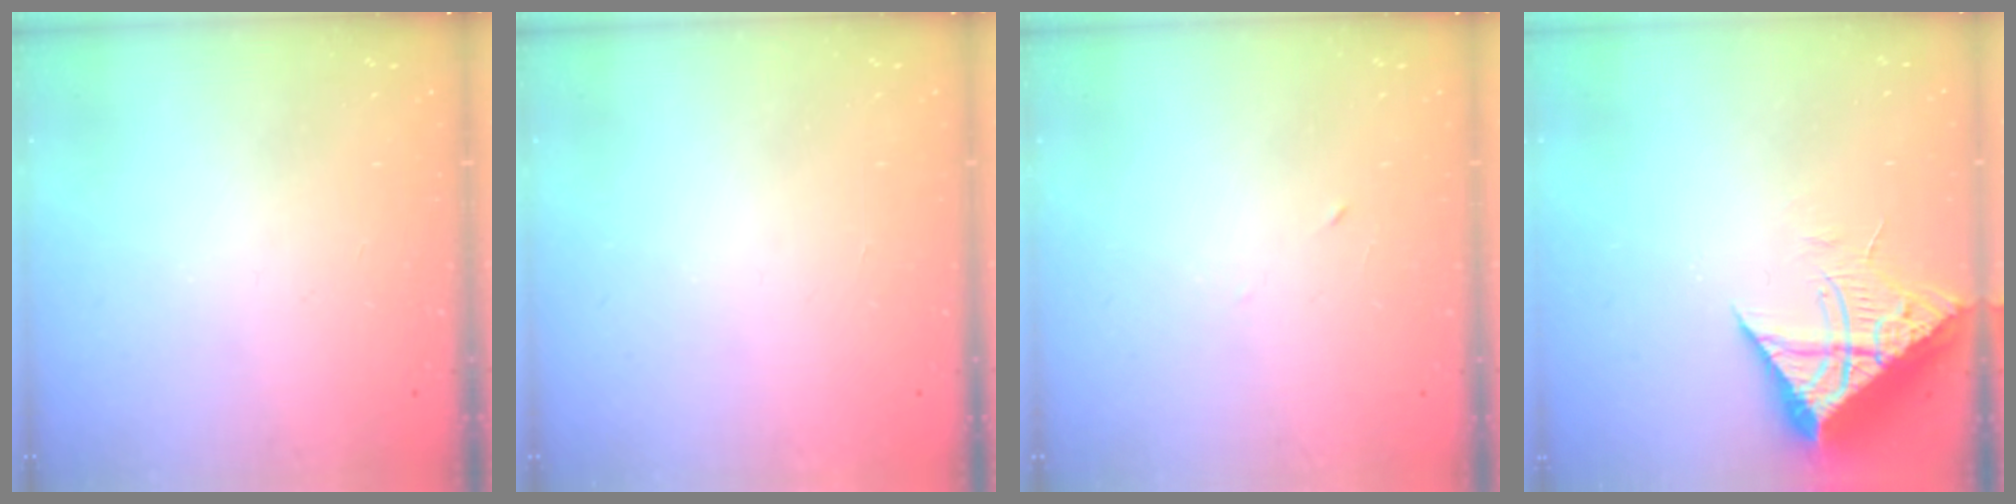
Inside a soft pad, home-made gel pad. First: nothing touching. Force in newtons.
{"total": 1.5, "press": 1.5, "slide": 0.1}
{"total": 2.7, "press": 2.5, "slide": 1.0}
{"total": 11.8, "press": 11.7, "slide": 1.2}